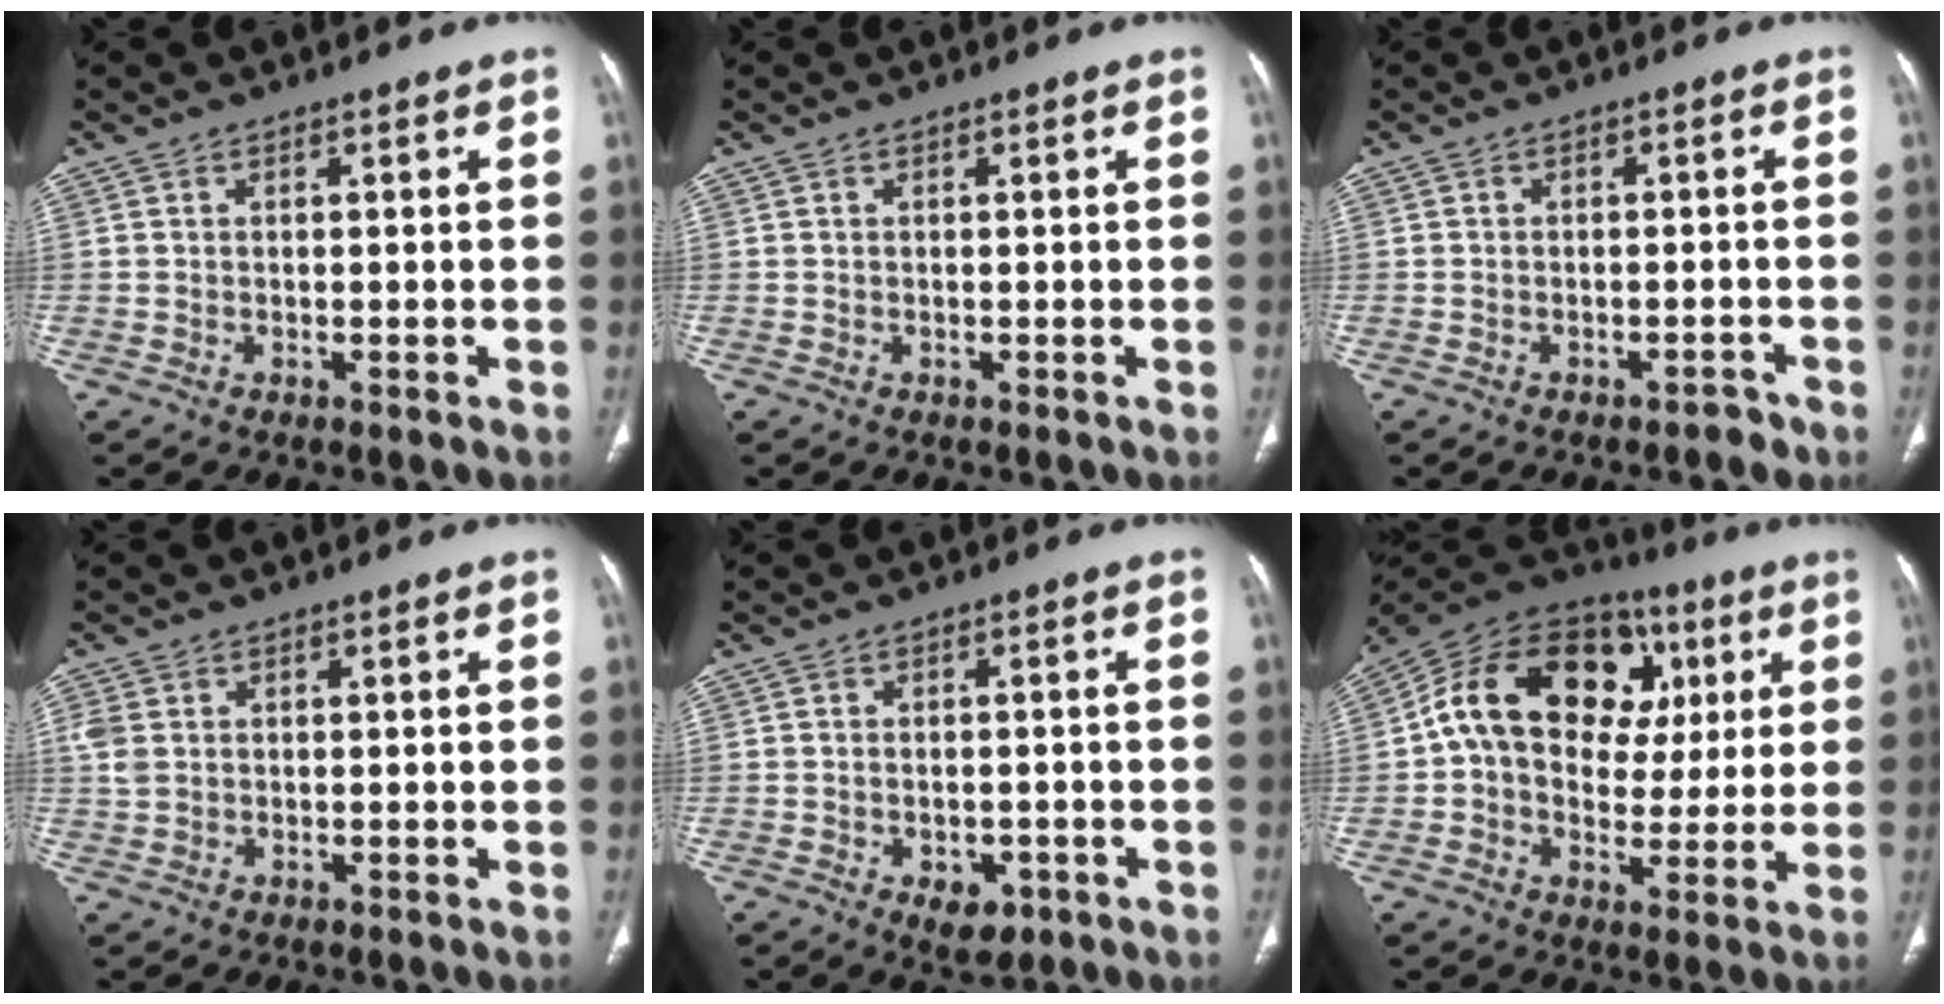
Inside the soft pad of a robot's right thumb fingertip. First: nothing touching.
{"total": 0.0}
{"total": 2.4, "force": [-1.9, 1.3, 0.5], "torque": [-0.005, 0.018, -0.024]}
{"total": 2.3, "force": [0.5, 1.9, 1.2], "torque": [-0.030, 0.002, 0.014]}
{"total": 4.6, "force": [-2.1, 2.9, 2.9], "torque": [-0.030, 0.007, -0.018]}
{"total": 22.9, "force": [5.1, 16.5, 15.0], "torque": [-0.215, 0.037, 0.076]}